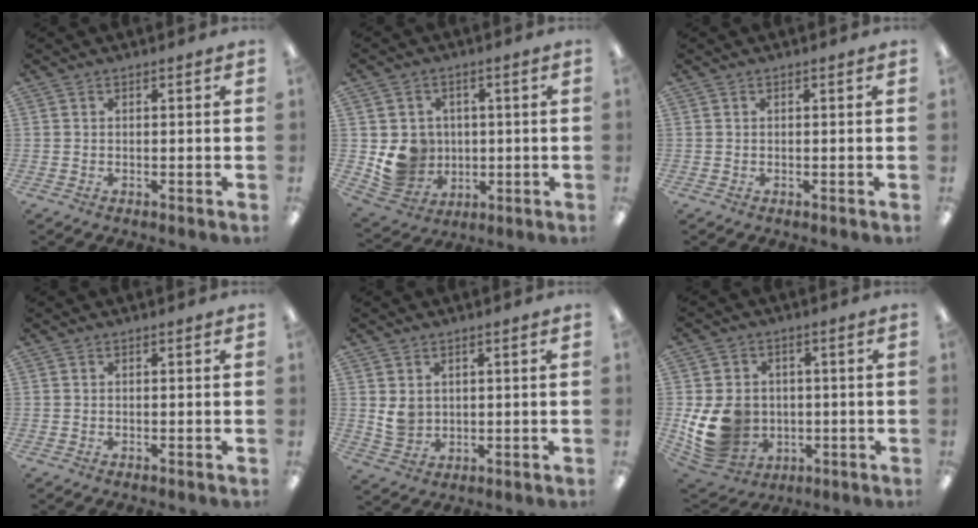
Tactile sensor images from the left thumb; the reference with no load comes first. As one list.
[{"total": 9.0, "force": [0.2, 8.6, 2.4], "torque": [-0.055, 0.005, 0.018]}, {"total": 0.0}, {"total": 0.0}, {"total": 4.6, "force": [1.9, 3.7, 2.0], "torque": [-0.027, -0.003, 0.036]}, {"total": 13.2, "force": [-1.4, 11.3, 6.6], "torque": [-0.152, 0.004, -0.016]}]